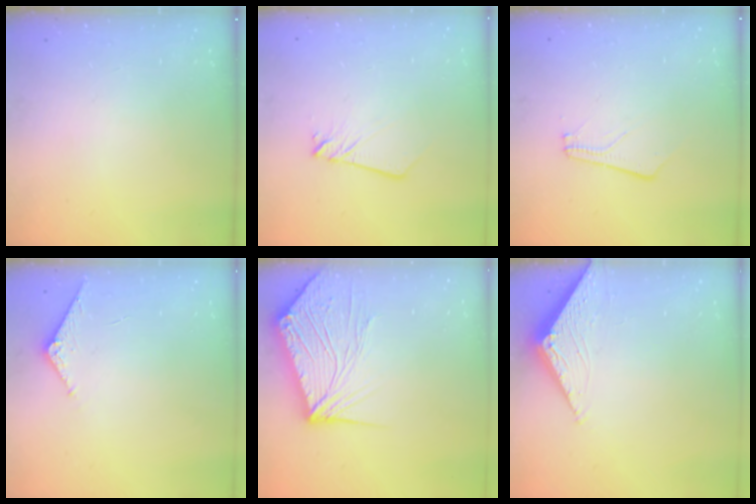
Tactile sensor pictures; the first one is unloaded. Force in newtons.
{"total": 2.8, "press": 2.8, "slide": 0.3}
{"total": 2.4, "press": 2.4, "slide": 0.4}
{"total": 5.9, "press": 5.8, "slide": 0.6}
{"total": 15.5, "press": 15.3, "slide": 2.2}
{"total": 2.7, "press": 2.7, "slide": 0.3}